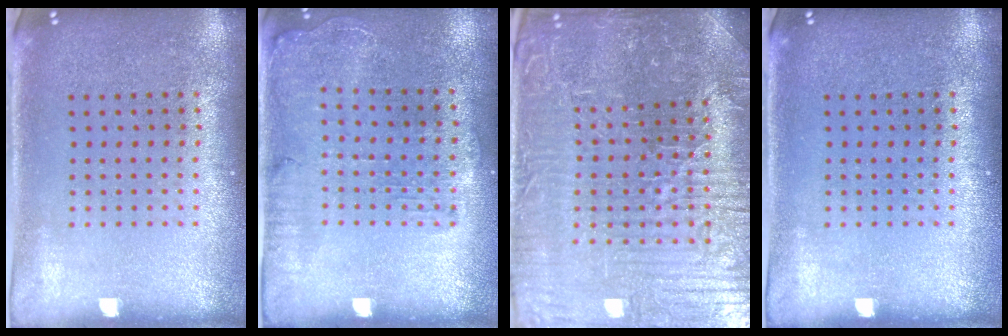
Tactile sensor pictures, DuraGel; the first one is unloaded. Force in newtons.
{"total": 1.4, "press": 1.3, "slide": 0.5}
{"total": 5.3, "press": 5.1, "slide": 1.3}
{"total": 0.0}